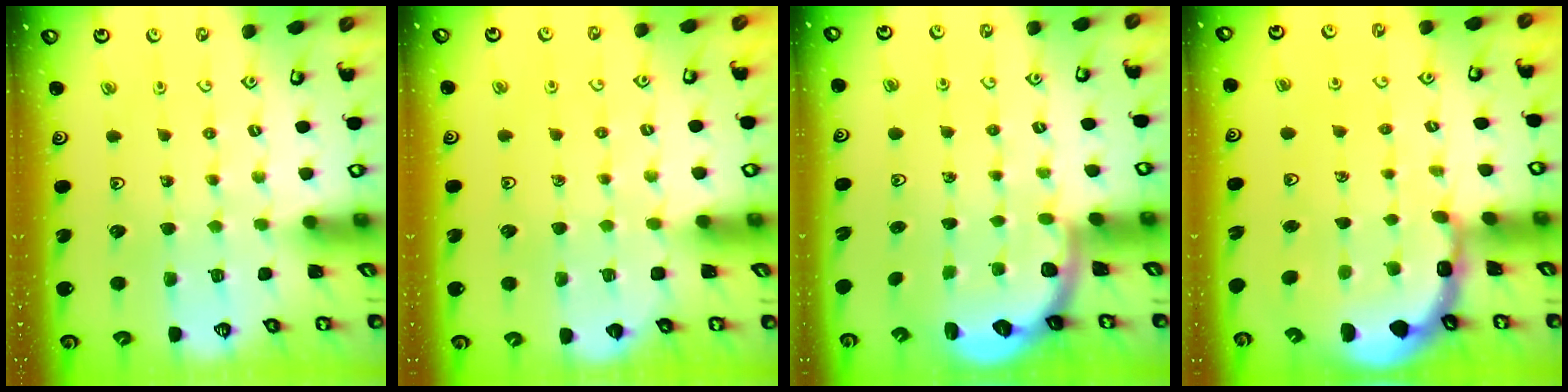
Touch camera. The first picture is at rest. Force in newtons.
{"total": 1.5, "press": 1.5, "slide": 0.3}
{"total": 2.5, "press": 2.1, "slide": 1.3}
{"total": 3.8, "press": 3.6, "slide": 1.1}